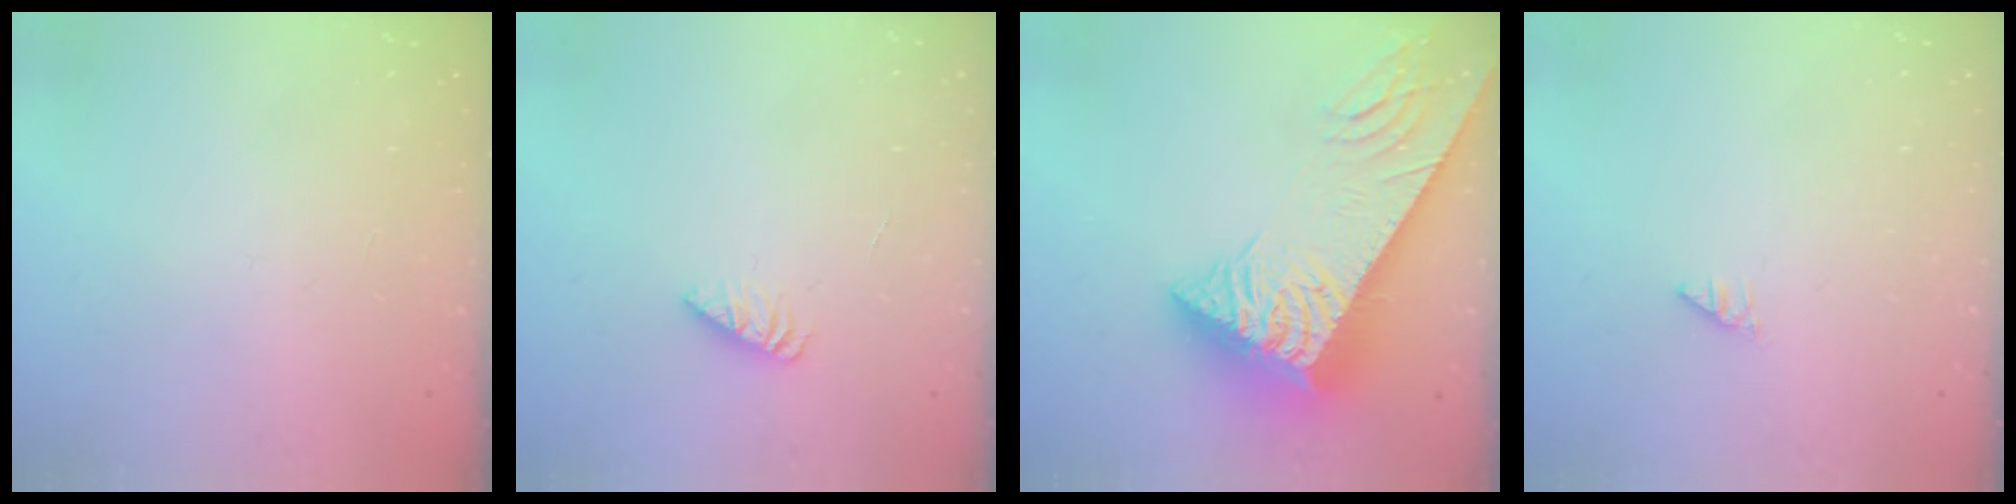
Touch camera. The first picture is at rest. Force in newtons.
{"total": 1.8, "press": 1.7, "slide": 0.2}
{"total": 13.5, "press": 13.5, "slide": 1.6}
{"total": 0.0}